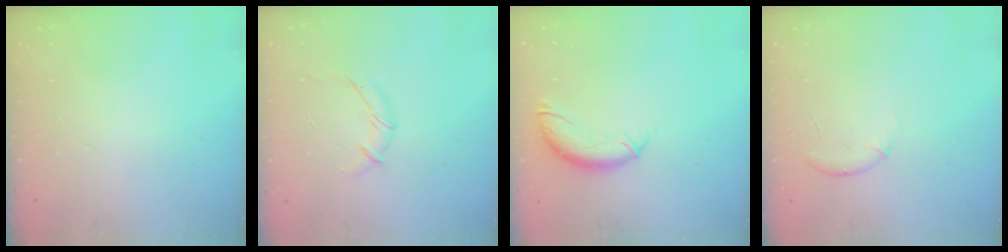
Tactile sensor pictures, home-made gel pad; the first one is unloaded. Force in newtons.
{"total": 7.2, "press": 7.2, "slide": 1.0}
{"total": 10.5, "press": 10.4, "slide": 1.1}
{"total": 7.0, "press": 6.8, "slide": 1.5}